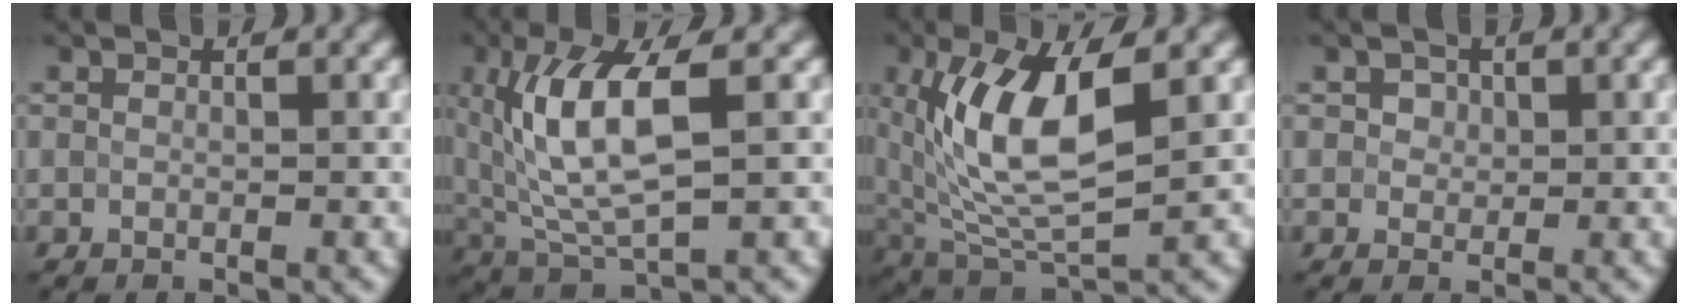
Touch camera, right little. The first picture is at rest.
{"total": 8.4, "force": [1.8, 2.9, 7.7], "torque": [-0.162, -0.001, 0.035]}
{"total": 9.6, "force": [1.8, 3.7, 8.6], "torque": [-0.171, 0.001, 0.034]}
{"total": 1.4, "force": [0.6, 1.1, 0.6], "torque": [-0.005, 0.010, 0.002]}